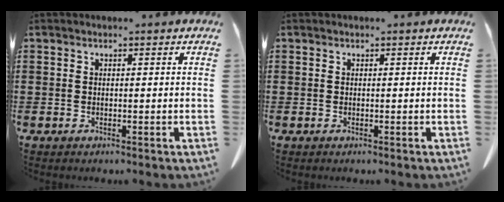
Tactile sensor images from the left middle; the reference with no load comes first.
{"total": 0.0}